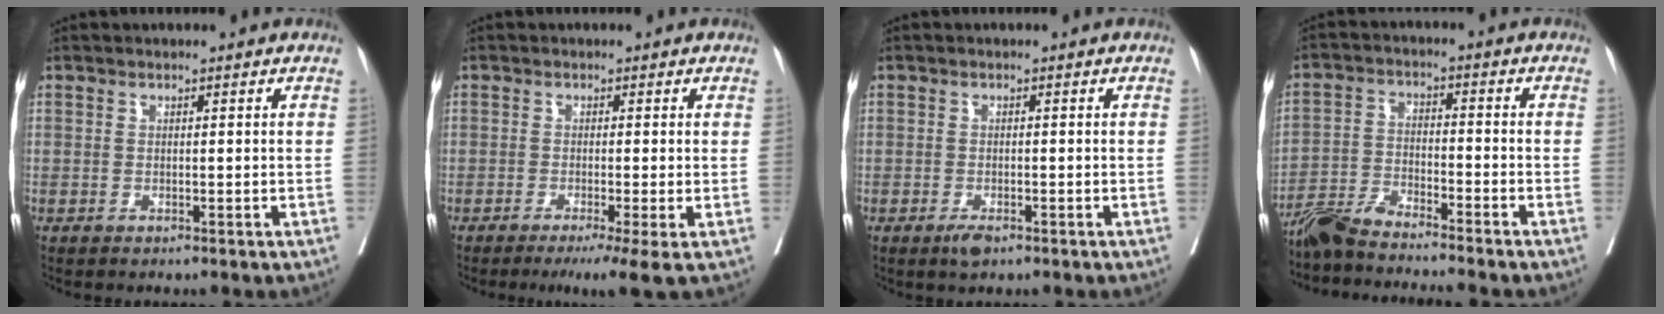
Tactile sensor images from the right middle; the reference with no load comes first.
{"total": 4.8, "force": [-2.8, -0.4, 3.9], "torque": [-0.050, -0.015, -0.045]}
{"total": 2.0, "force": [-1.3, 0.6, 1.4], "torque": [-0.025, -0.002, -0.019]}
{"total": 7.6, "force": [-7.2, -0.7, 2.3], "torque": [-0.043, -0.013, -0.133]}